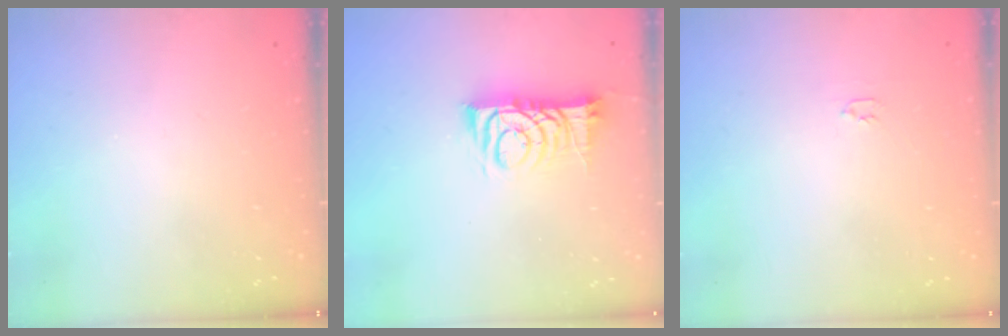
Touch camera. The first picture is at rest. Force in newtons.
{"total": 9.2, "press": 9.2, "slide": 0.1}
{"total": 2.0, "press": 2.0, "slide": 0.3}